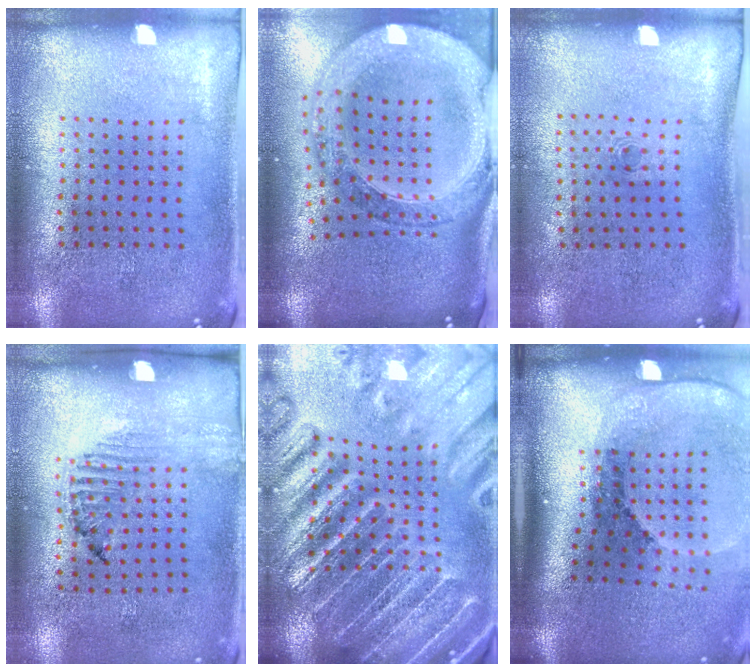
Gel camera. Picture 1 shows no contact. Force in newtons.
{"total": 2.8, "press": 2.3, "slide": 1.6}
{"total": 0.5, "press": 0.3, "slide": 0.4}
{"total": 1.2, "press": 1.2, "slide": 0.4}
{"total": 4.9, "press": 4.4, "slide": 2.2}
{"total": 2.7, "press": 1.9, "slide": 2.0}